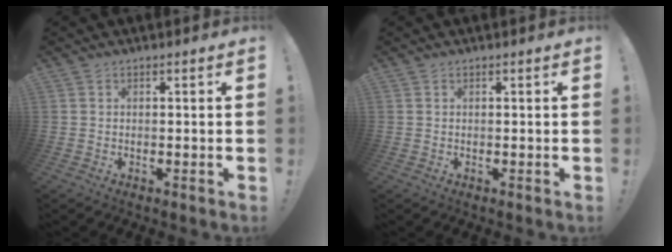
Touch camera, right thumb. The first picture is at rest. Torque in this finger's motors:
{"motor_torque": [-0.15, 0.02, 0.09, -0.08, 0.04]}